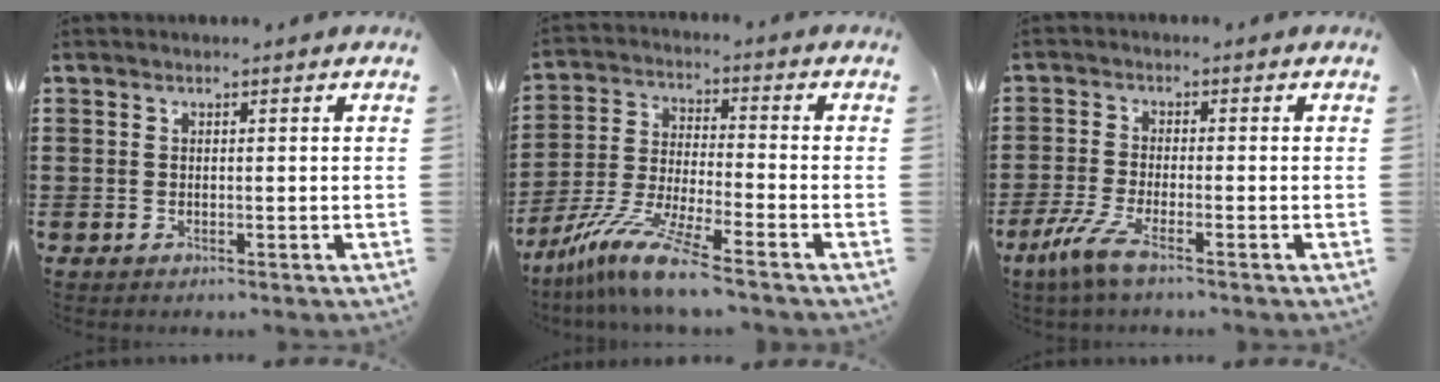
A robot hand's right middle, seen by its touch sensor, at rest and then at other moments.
{"total": 10.2, "force": [-8.4, 0.0, 5.8], "torque": [-0.131, -0.009, -0.170]}
{"total": 5.2, "force": [-3.2, 0.8, 4.0], "torque": [-0.100, -0.017, -0.064]}